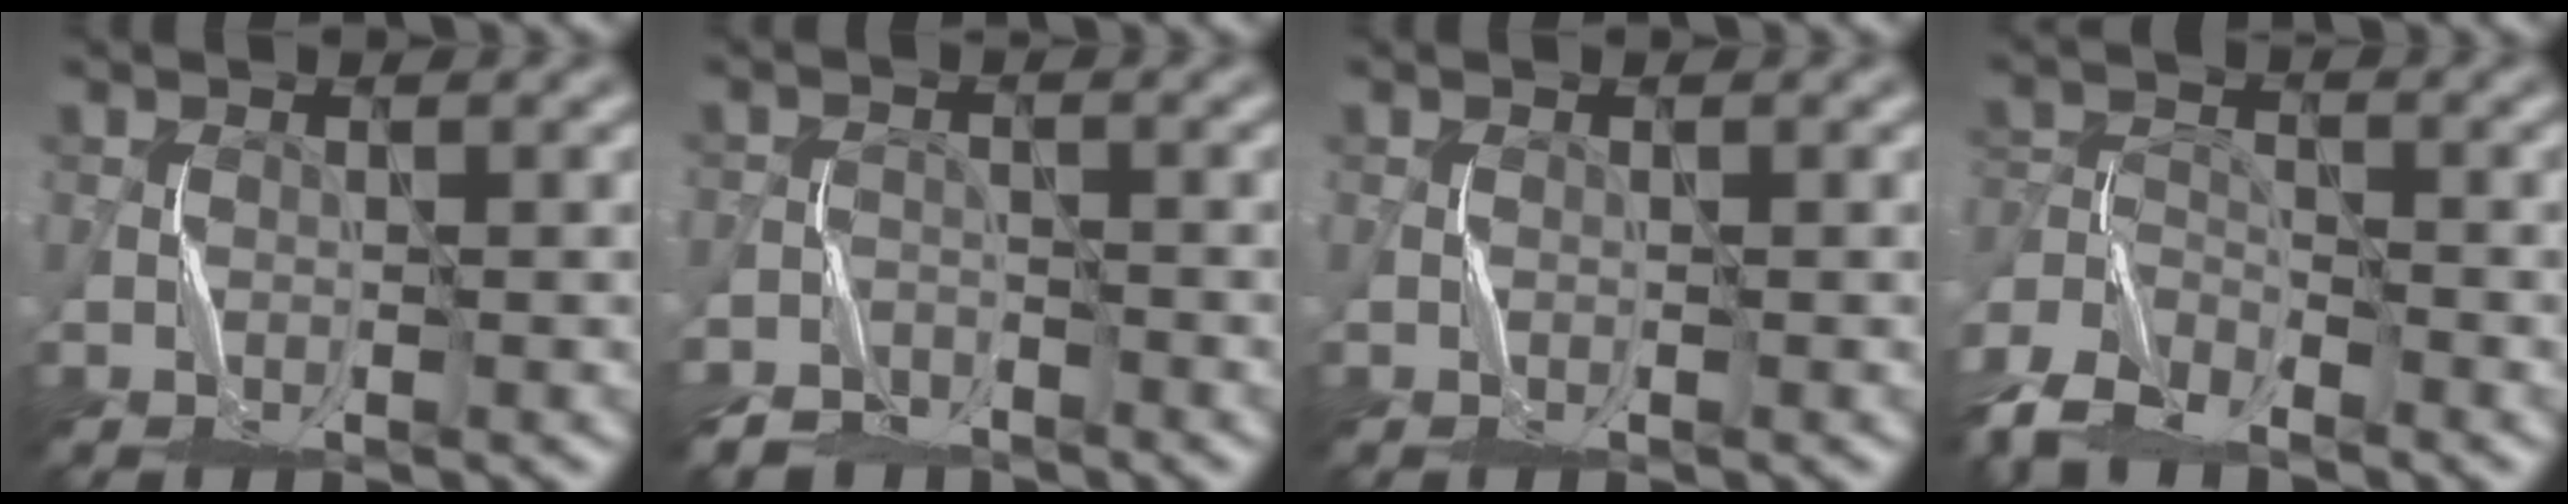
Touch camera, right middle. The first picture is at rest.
{"total": 3.3, "force": [-2.9, 1.5, 0.2], "torque": [0.003, -0.002, -0.059]}
{"total": 0.0}
{"total": 6.8, "force": [-5.5, 2.5, 3.1], "torque": [-0.067, -0.008, -0.121]}